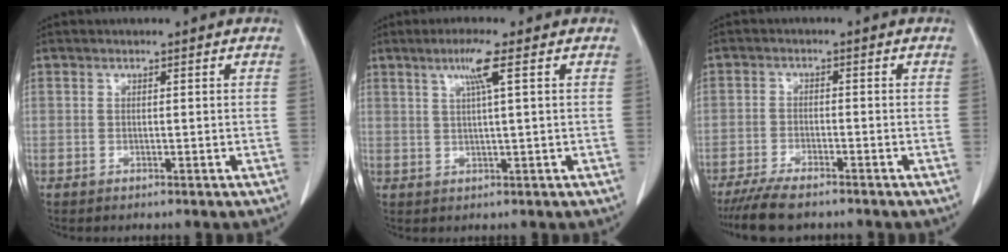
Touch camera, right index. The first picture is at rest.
{"total": 4.2, "force": [1.8, -0.8, 3.7], "torque": [-0.075, 0.000, 0.034]}
{"total": 6.8, "force": [-5.6, 1.2, 3.6], "torque": [-0.063, -0.017, -0.092]}